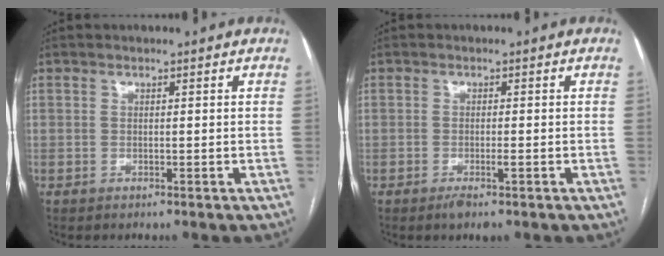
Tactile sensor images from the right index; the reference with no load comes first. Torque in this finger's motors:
{"motor_torque": [0.43, 0.03, 0.30, 0.06]}